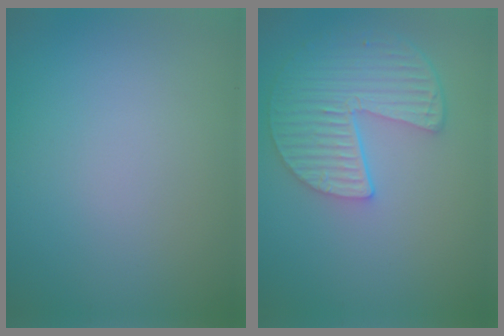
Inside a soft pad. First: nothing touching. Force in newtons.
{"total": 5.6, "press": 4.3, "slide": 3.5}